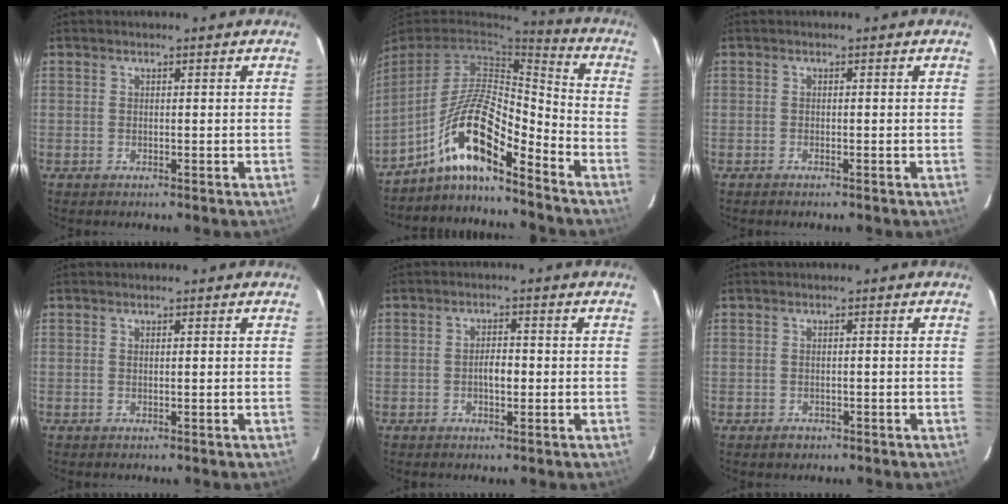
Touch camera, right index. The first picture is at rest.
{"total": 13.7, "force": [-9.7, 2.0, 9.5], "torque": [-0.178, 0.022, -0.174]}
{"total": 0.6, "force": [-0.5, 0.0, 0.2], "torque": [-0.009, -0.002, -0.009]}
{"total": 0.0}
{"total": 2.8, "force": [-0.6, 1.0, 2.5], "torque": [-0.043, 0.005, -0.009]}
{"total": 1.6, "force": [-1.0, 1.2, 0.5], "torque": [-0.008, 0.002, -0.011]}